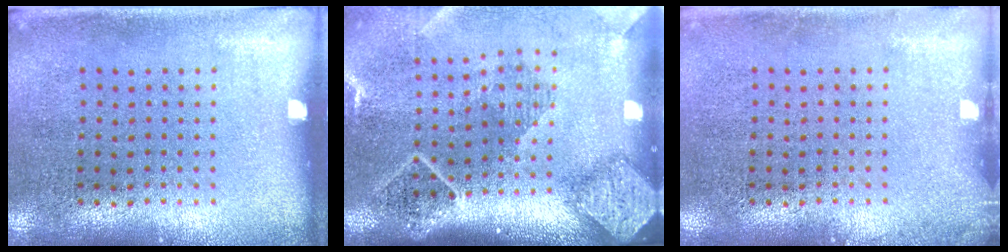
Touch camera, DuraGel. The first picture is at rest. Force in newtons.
{"total": 2.7, "press": 2.0, "slide": 1.8}
{"total": 0.9, "press": 0.9, "slide": 0.1}